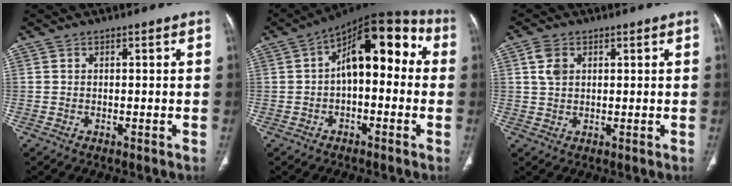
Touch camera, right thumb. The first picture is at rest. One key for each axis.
{"total": 15.2, "fx": 1.5, "fy": 7.9, "fz": 12.9, "tx": -0.151, "ty": 0.049, "tz": 0.008}
{"total": 3.7, "fx": 1.3, "fy": 2.6, "fz": 2.4, "tx": -0.044, "ty": 0.002, "tz": 0.027}